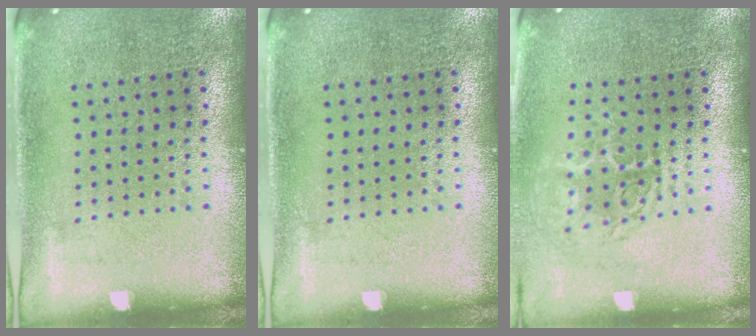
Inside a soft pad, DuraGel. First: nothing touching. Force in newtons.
{"total": 0.0}
{"total": 1.6, "press": 1.2, "slide": 1.2}